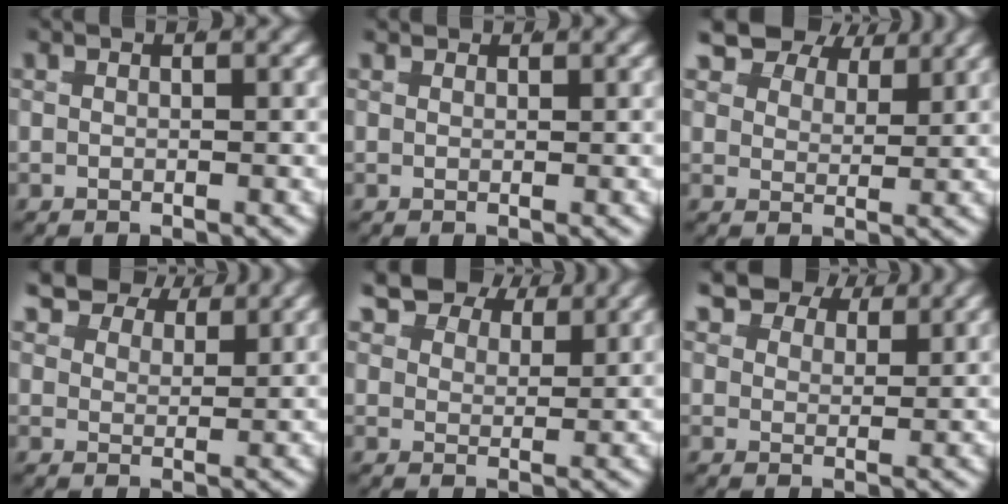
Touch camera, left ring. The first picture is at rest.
{"total": 0.8, "force": [0.8, 0.1, 0.0], "torque": [-0.002, -0.002, 0.015]}
{"total": 8.4, "force": [5.2, 5.2, 4.1], "torque": [-0.064, 0.009, 0.071]}
{"total": 6.9, "force": [4.9, 3.6, 3.1], "torque": [-0.047, 0.009, 0.070]}
{"total": 7.7, "force": [5.1, 4.4, 3.6], "torque": [-0.054, 0.009, 0.071]}
{"total": 6.6, "force": [4.5, 3.8, 3.0], "torque": [-0.046, 0.007, 0.064]}